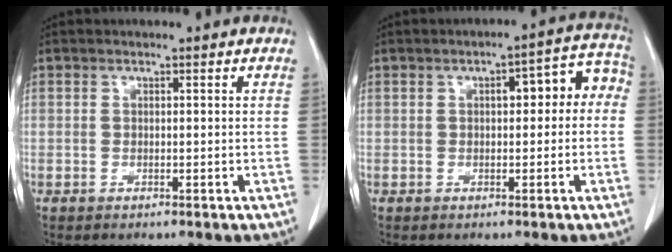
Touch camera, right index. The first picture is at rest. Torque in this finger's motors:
{"motor_torque": [0.19, 0.00, 0.11, 0.02]}